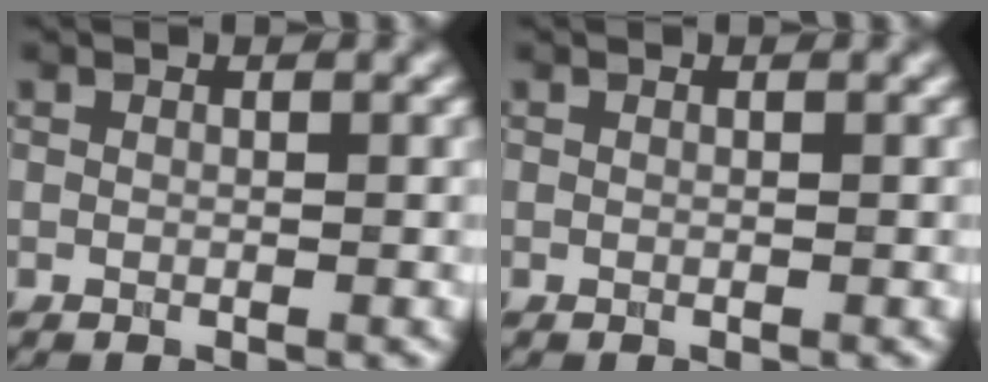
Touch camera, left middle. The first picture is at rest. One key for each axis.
{"total": 0.0}